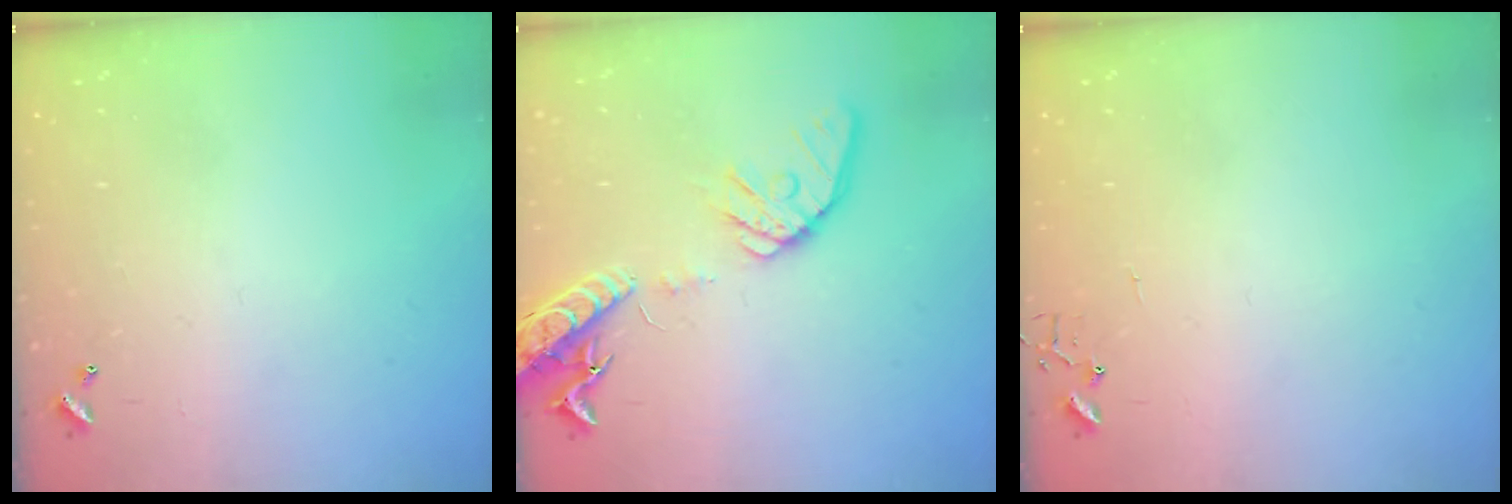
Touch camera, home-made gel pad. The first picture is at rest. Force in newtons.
{"total": 16.0, "press": 15.8, "slide": 2.5}
{"total": 4.2, "press": 4.2, "slide": 0.4}